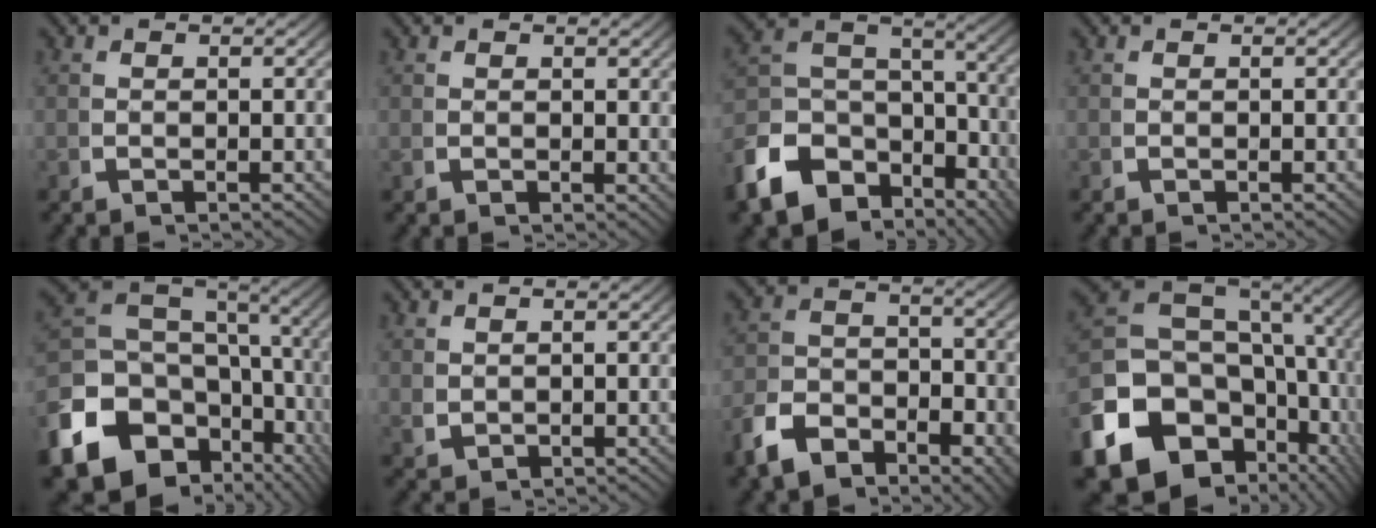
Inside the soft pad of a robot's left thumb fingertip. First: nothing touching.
{"total": 0.7, "force": [0.7, 0.3, 0.1], "torque": [0.000, -0.004, 0.013]}
{"total": 12.7, "force": [-4.0, 8.9, 8.2], "torque": [-0.164, -0.051, -0.047]}
{"total": 0.0}
{"total": 16.5, "force": [-3.8, 11.6, 11.0], "torque": [-0.199, -0.055, -0.045]}
{"total": 1.0, "force": [0.6, 0.7, 0.3], "torque": [-0.007, -0.005, 0.022]}
{"total": 6.1, "force": [-3.6, 4.0, 2.7], "torque": [-0.040, -0.023, -0.056]}
{"total": 18.4, "force": [-3.7, 13.1, 12.4], "torque": [-0.235, -0.048, -0.046]}